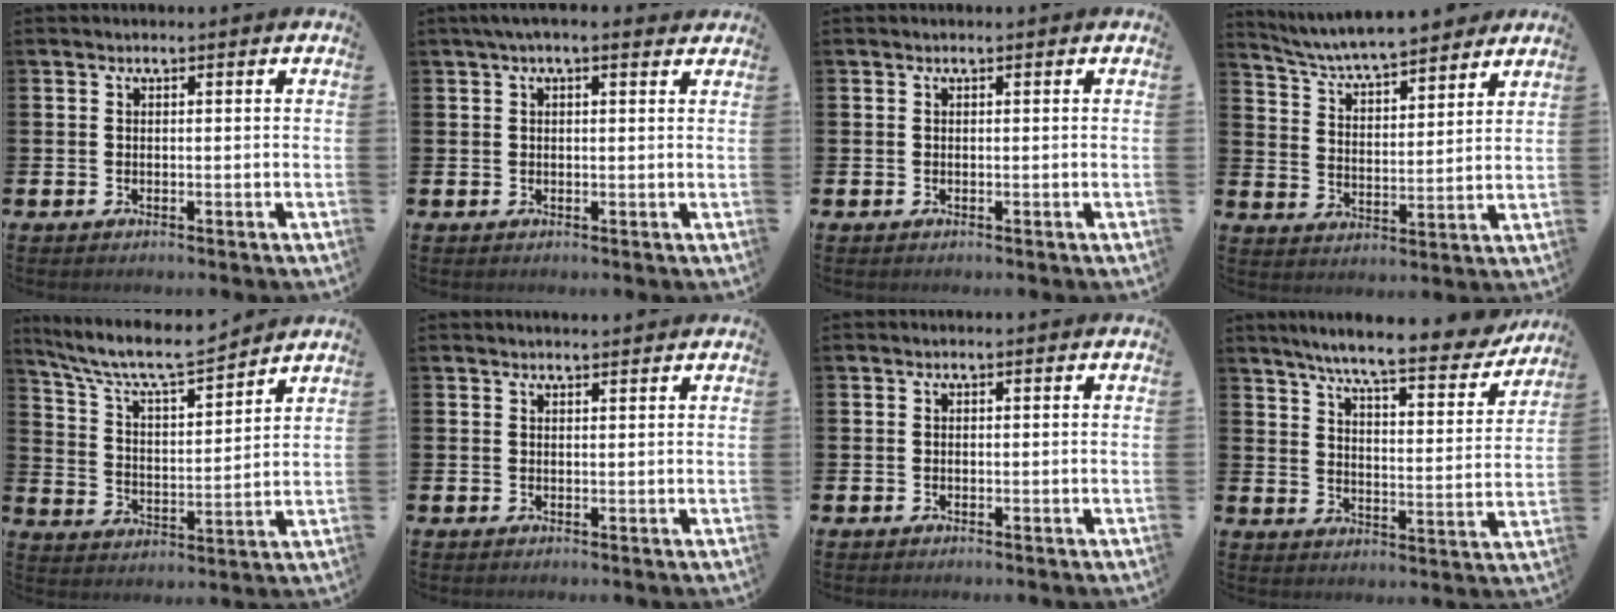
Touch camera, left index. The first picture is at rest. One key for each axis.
{"total": 1.9, "fx": 1.3, "fy": 0.3, "fz": 1.3, "tx": -0.021, "ty": 0.002, "tz": 0.022}
{"total": 0.0}
{"total": 6.3, "fx": 6.1, "fy": 0.4, "fz": 1.6, "tx": -0.064, "ty": -0.042, "tz": 0.107}
{"total": 8.3, "fx": 7.6, "fy": 1.1, "fz": 3.0, "tx": -0.099, "ty": -0.050, "tz": 0.132}
{"total": 1.1, "fx": 1.1, "fy": -0.1, "fz": 0.1, "tx": 0.003, "ty": -0.003, "tz": 0.018}
{"total": 0.0}
{"total": 8.1, "fx": 7.2, "fy": 0.7, "fz": 3.6, "tx": -0.089, "ty": -0.051, "tz": 0.118}